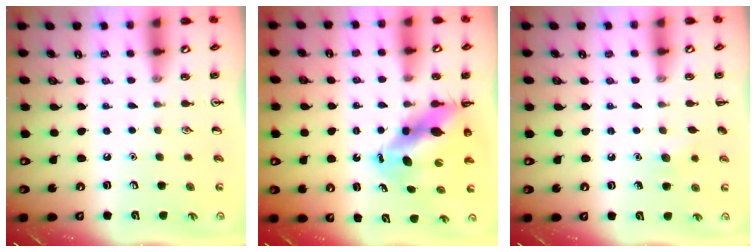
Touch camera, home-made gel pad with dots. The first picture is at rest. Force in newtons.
{"total": 11.3, "press": 10.9, "slide": 3.1}
{"total": 5.7, "press": 5.6, "slide": 1.2}